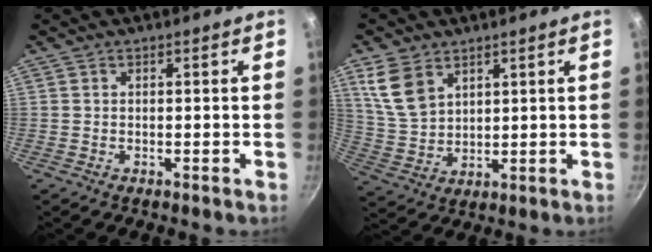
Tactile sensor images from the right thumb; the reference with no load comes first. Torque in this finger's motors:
{"motor_torque": [-0.71, 1.46, 0.20, 1.09, 0.01]}